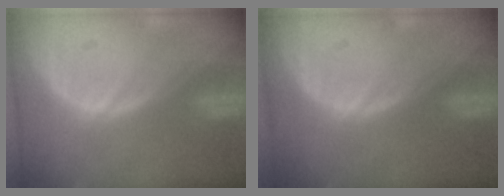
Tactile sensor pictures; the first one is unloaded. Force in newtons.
{"total": 0.0}